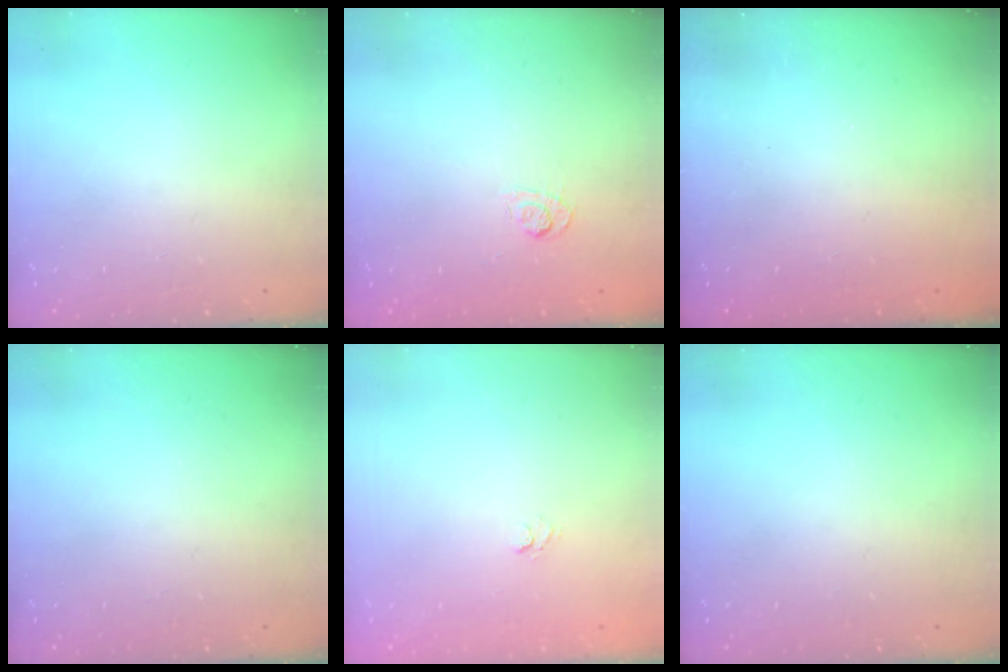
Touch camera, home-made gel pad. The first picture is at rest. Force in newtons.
{"total": 3.5, "press": 3.1, "slide": 1.6}
{"total": 2.5, "press": 2.4, "slide": 0.8}
{"total": 0.0}
{"total": 3.6, "press": 3.4, "slide": 1.1}
{"total": 0.0}